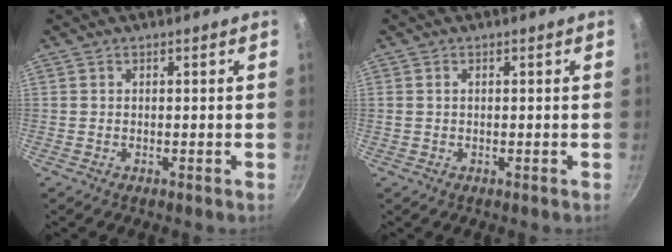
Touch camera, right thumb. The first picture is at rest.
{"total": 0.7, "force": [0.2, 0.5, 0.5], "torque": [-0.008, 0.003, 0.003]}